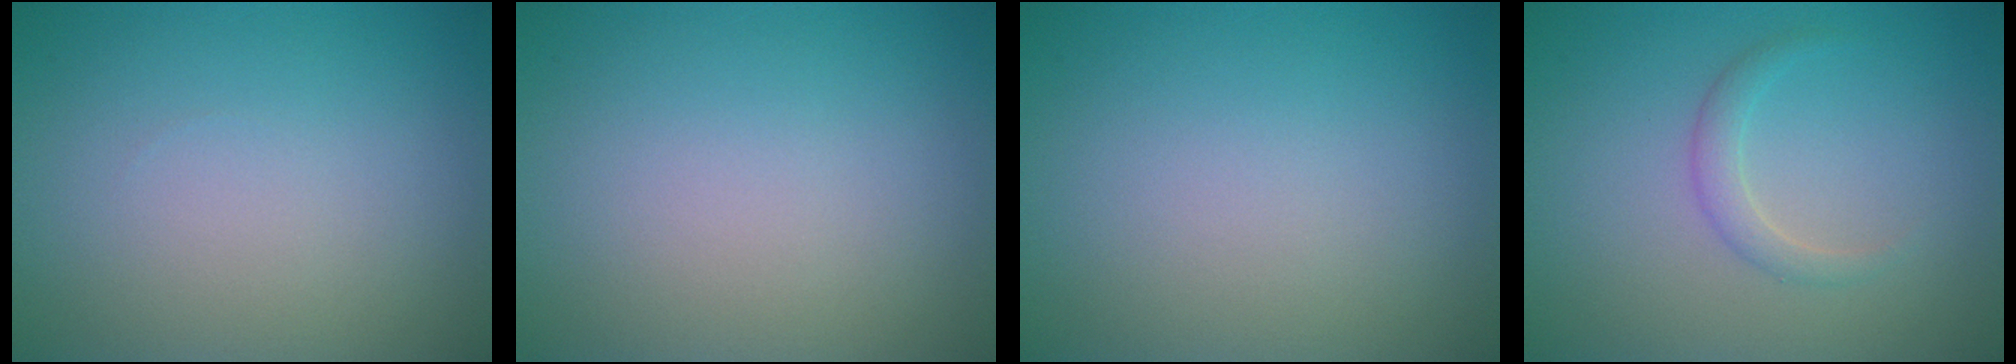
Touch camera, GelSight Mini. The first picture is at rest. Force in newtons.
{"total": 0.0}
{"total": 0.0}
{"total": 1.5, "press": 1.5, "slide": 0.1}